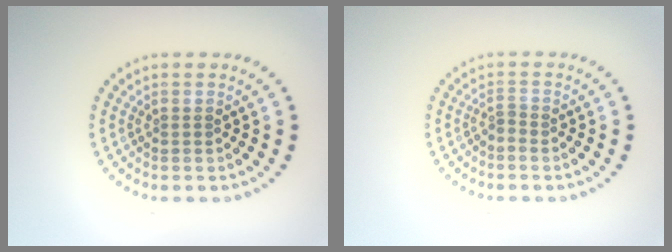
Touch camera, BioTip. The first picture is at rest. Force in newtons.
{"total": 0.8, "press": 0.3, "slide": 0.7}